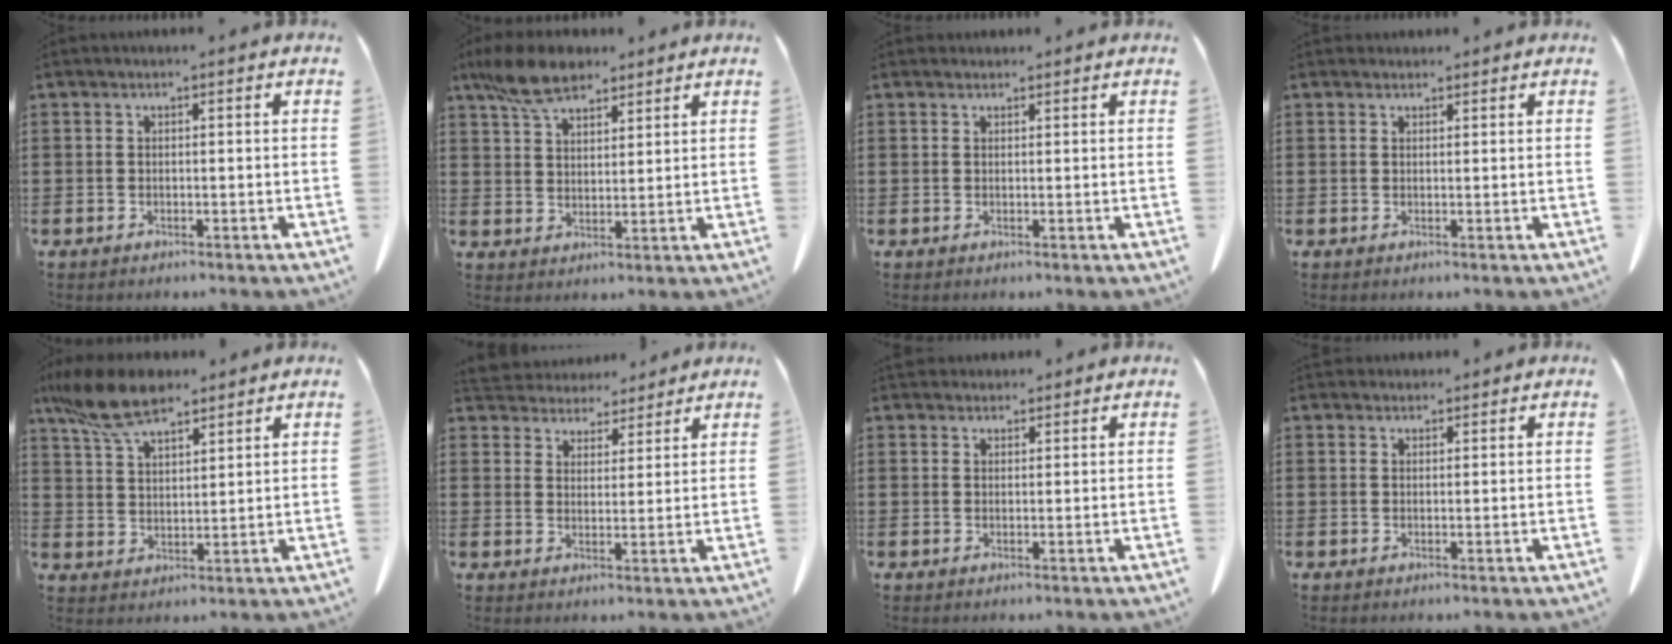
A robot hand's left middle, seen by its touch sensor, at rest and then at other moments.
{"total": 8.2, "force": [6.1, 3.4, 4.3], "torque": [-0.102, -0.003, 0.117]}
{"total": 0.9, "force": [0.9, 0.3, 0.0], "torque": [-0.002, -0.002, 0.019]}
{"total": 1.2, "force": [1.1, 0.4, 0.0], "torque": [-0.004, -0.001, 0.024]}
{"total": 9.5, "force": [7.2, 3.3, 5.3], "torque": [-0.130, -0.011, 0.136]}
{"total": 4.4, "force": [4.2, 1.3, -0.3], "torque": [-0.017, -0.020, 0.077]}
{"total": 2.2, "force": [2.1, 0.7, 0.1], "torque": [-0.008, -0.001, 0.042]}
{"total": 1.7, "force": [1.6, 0.6, 0.1], "torque": [-0.007, 0.000, 0.033]}